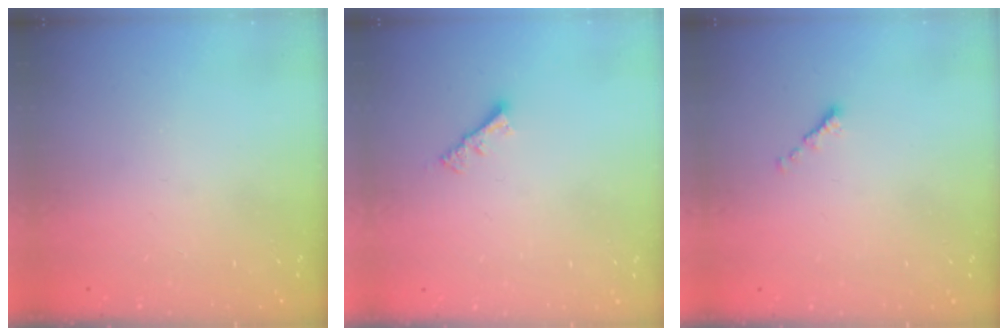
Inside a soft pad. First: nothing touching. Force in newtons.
{"total": 3.7, "press": 3.7, "slide": 0.5}
{"total": 0.6, "press": 0.5, "slide": 0.3}